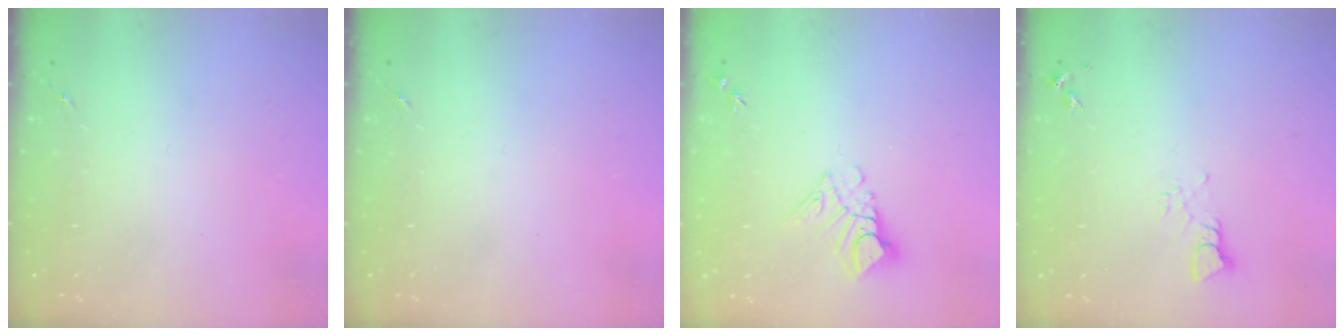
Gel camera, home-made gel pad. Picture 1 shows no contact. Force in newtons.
{"total": 0.0}
{"total": 8.9, "press": 8.9, "slide": 0.8}
{"total": 3.2, "press": 3.1, "slide": 0.4}